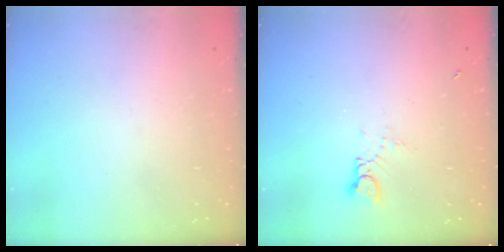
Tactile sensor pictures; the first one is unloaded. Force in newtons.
{"total": 2.4, "press": 2.4, "slide": 0.4}